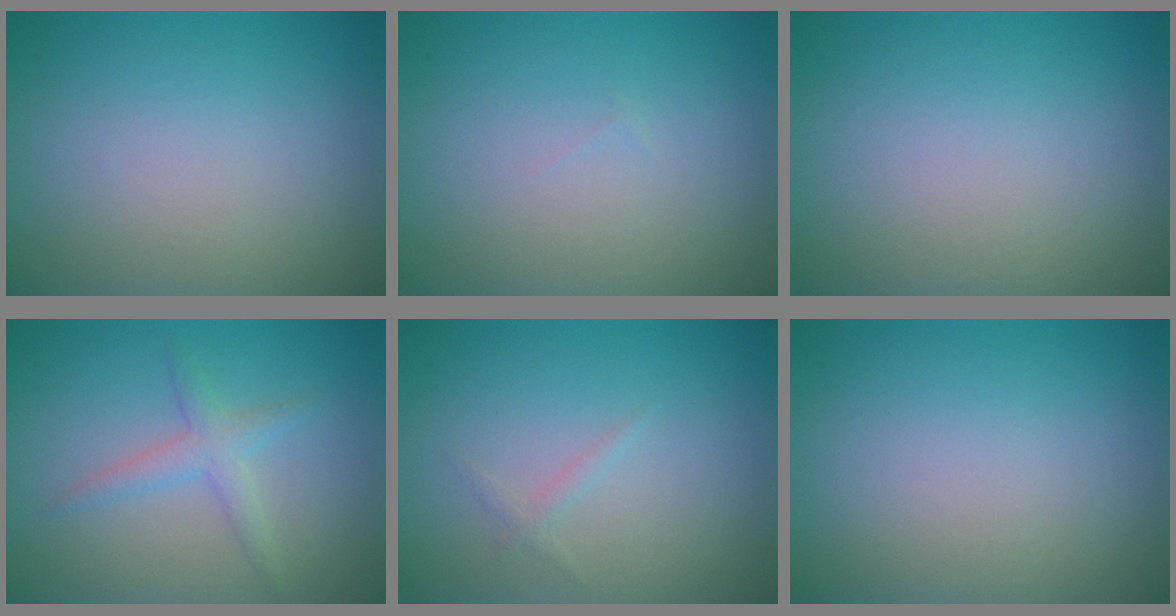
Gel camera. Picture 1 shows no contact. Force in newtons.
{"total": 0.0}
{"total": 0.0}
{"total": 2.2, "press": 2.2, "slide": 0.1}
{"total": 0.7, "press": 0.7, "slide": 0.1}
{"total": 0.0}